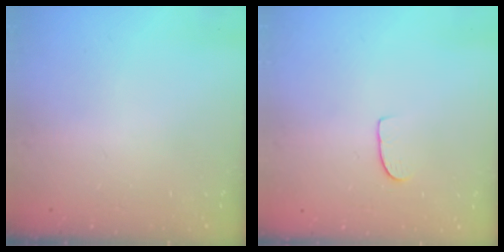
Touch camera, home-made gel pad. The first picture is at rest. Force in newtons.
{"total": 5.4, "press": 5.4, "slide": 0.3}